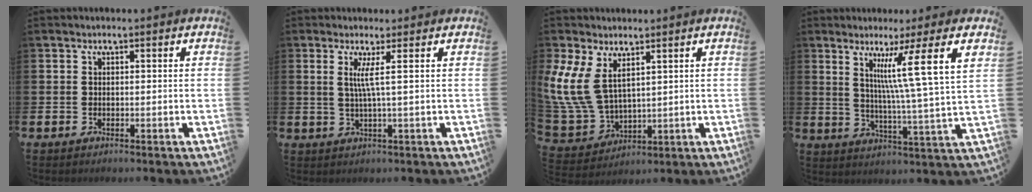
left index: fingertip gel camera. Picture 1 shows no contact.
{"total": 3.0, "force": [0.8, -0.9, 2.8], "torque": [-0.062, -0.008, 0.012]}
{"total": 8.6, "force": [4.3, 5.2, 5.4], "torque": [-0.151, -0.013, 0.080]}
{"total": 9.5, "force": [4.9, -0.9, 8.0], "torque": [-0.150, -0.032, 0.071]}